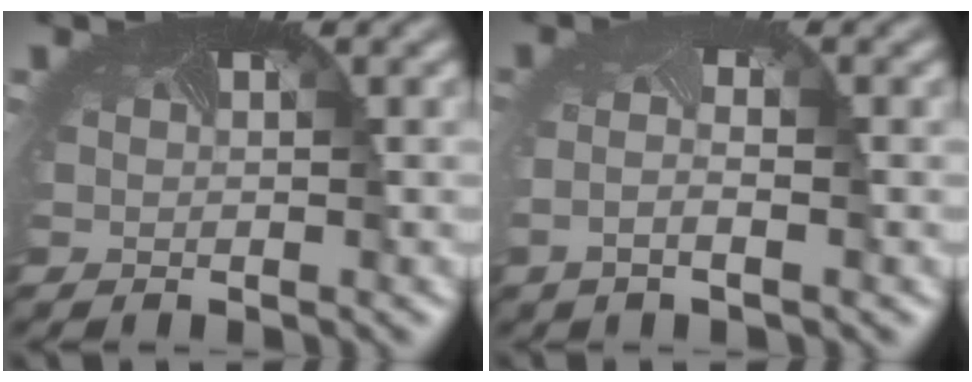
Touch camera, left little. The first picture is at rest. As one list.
[{"total": 1.9, "force": [-0.7, 0.4, 1.7], "torque": [-0.057, -0.004, -0.018]}]